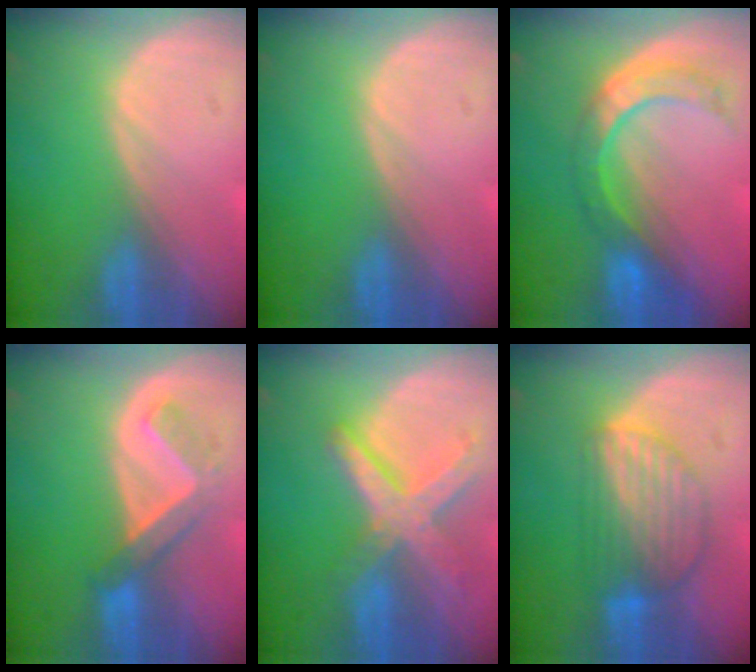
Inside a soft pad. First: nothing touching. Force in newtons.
{"total": 0.0}
{"total": 7.4, "press": 7.0, "slide": 2.4}
{"total": 5.2, "press": 4.7, "slide": 2.3}
{"total": 8.4, "press": 7.2, "slide": 4.3}
{"total": 7.7, "press": 7.1, "slide": 3.0}